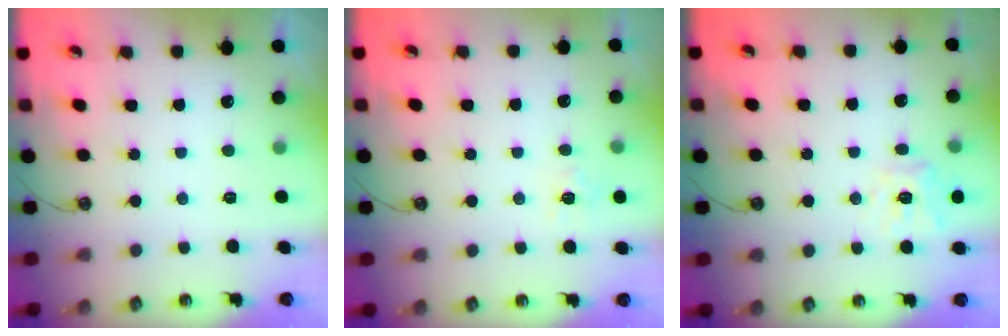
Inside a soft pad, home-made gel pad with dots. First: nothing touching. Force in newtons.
{"total": 7.2, "press": 7.2, "slide": 0.7}
{"total": 11.5, "press": 11.4, "slide": 1.5}